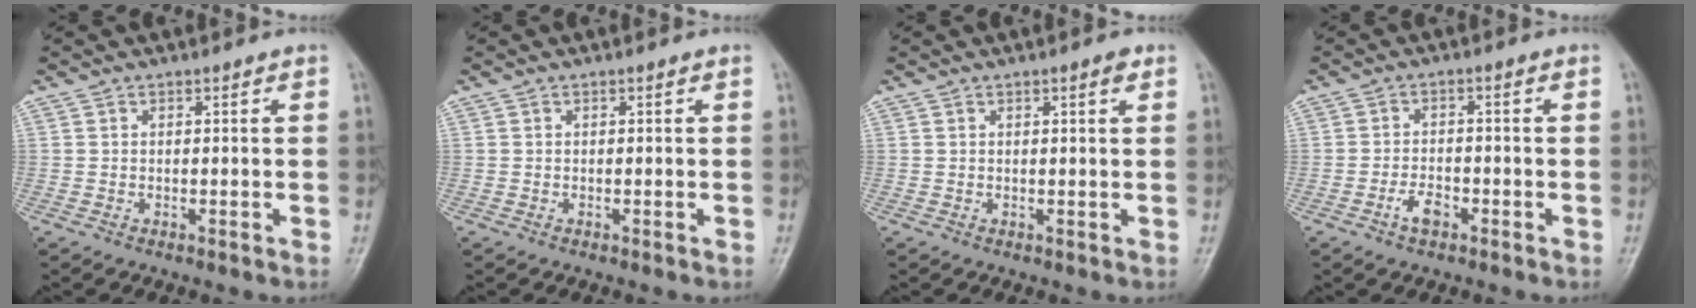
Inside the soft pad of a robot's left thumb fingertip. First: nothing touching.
{"total": 0.0}
{"total": 1.5, "force": [0.8, 0.3, 1.3], "torque": [-0.019, -0.002, 0.011]}
{"total": 3.4, "force": [-1.9, 1.8, 2.2], "torque": [-0.038, 0.015, -0.035]}